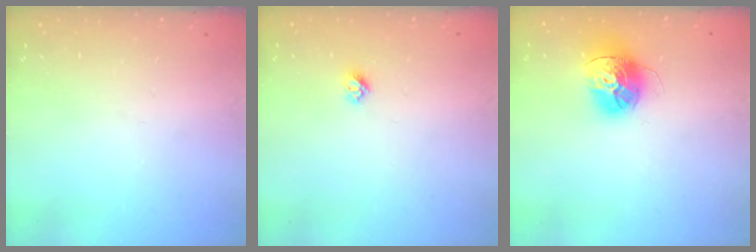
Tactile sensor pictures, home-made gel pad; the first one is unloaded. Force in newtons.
{"total": 4.5, "press": 4.4, "slide": 0.5}
{"total": 14.8, "press": 14.7, "slide": 1.4}